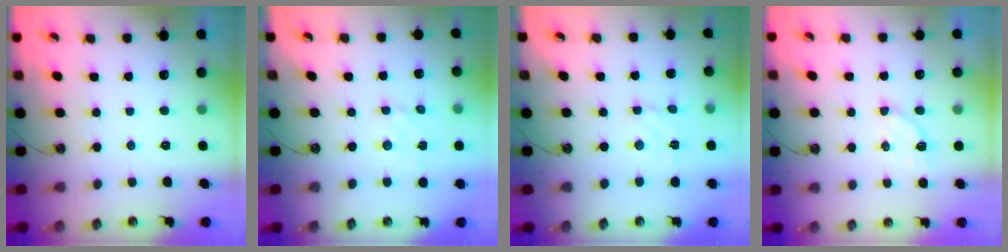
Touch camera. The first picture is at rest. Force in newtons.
{"total": 3.1, "press": 3.1, "slide": 0.3}
{"total": 2.8, "press": 2.7, "slide": 0.4}
{"total": 2.9, "press": 2.9, "slide": 0.7}